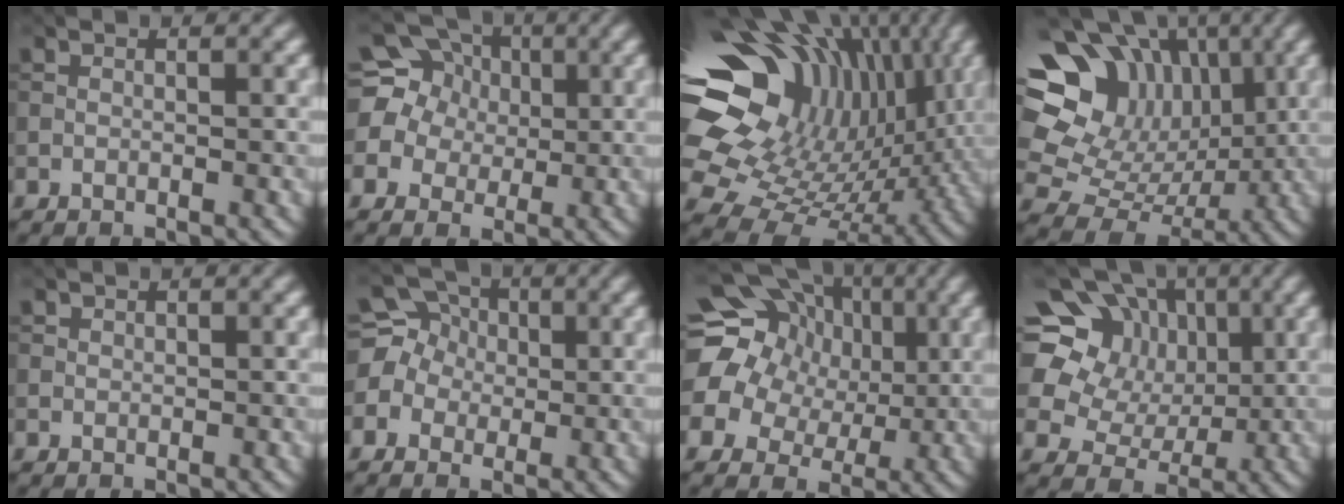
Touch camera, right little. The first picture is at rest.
{"total": 7.9, "force": [1.4, 7.5, 2.1], "torque": [-0.072, 0.032, -0.017]}
{"total": 19.5, "force": [6.1, 13.3, 12.9], "torque": [-0.272, 0.012, 0.137]}
{"total": 15.5, "force": [5.4, 12.5, 7.4], "torque": [-0.183, 0.042, 0.095]}
{"total": 0.6, "force": [0.4, 0.5, 0.1], "torque": [-0.002, -0.002, 0.007]}
{"total": 4.7, "force": [-0.6, 4.6, 0.6], "torque": [-0.003, 0.023, -0.042]}
{"total": 17.7, "force": [4.2, 15.7, 7.1], "torque": [-0.182, 0.027, 0.040]}
{"total": 13.9, "force": [5.2, 11.7, 5.4], "torque": [-0.143, 0.039, 0.084]}